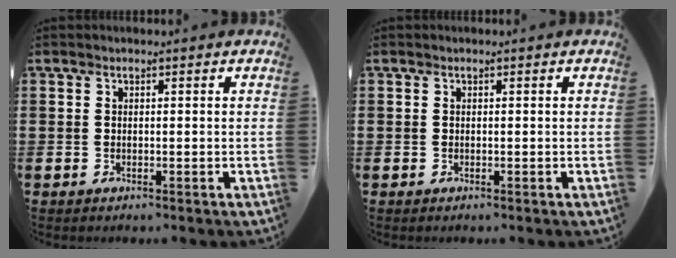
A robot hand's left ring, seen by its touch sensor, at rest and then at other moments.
{"total": 0.0}